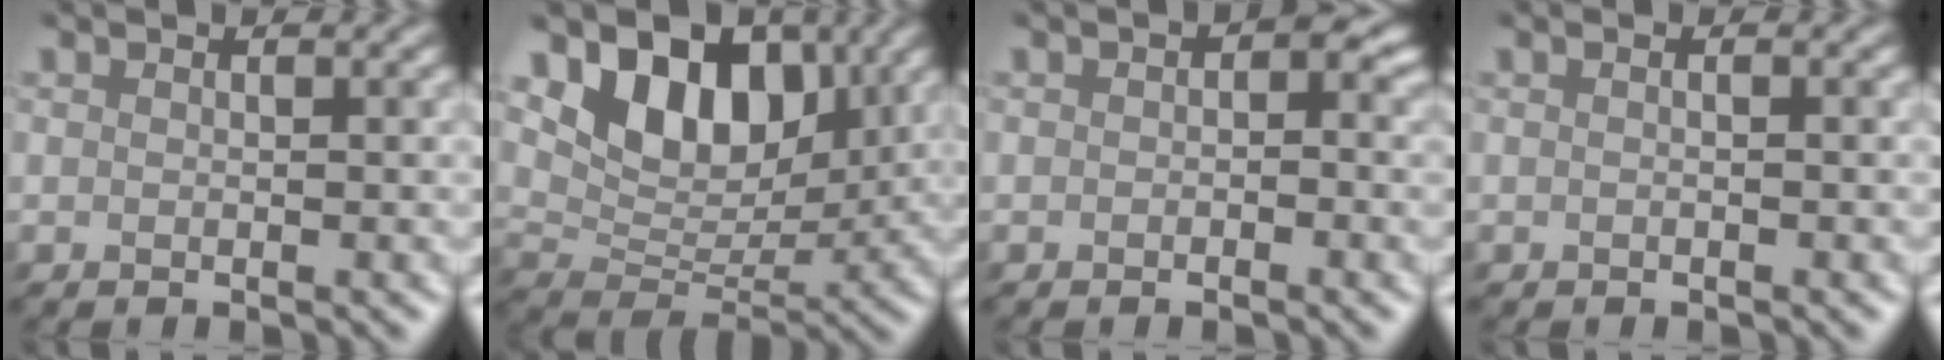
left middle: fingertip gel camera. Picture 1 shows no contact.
{"total": 8.5, "force": [4.5, 5.5, 4.7], "torque": [-0.069, -0.004, 0.073]}
{"total": 3.4, "force": [-0.2, 2.5, 2.4], "torque": [0.007, 0.016, -0.018]}
{"total": 0.0}